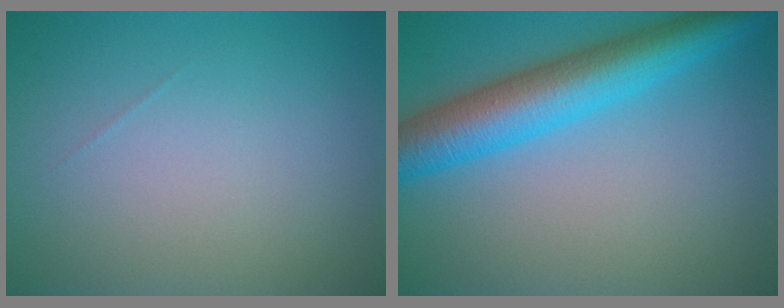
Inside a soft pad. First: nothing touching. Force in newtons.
{"total": 7.5, "press": 7.5, "slide": 0.2}